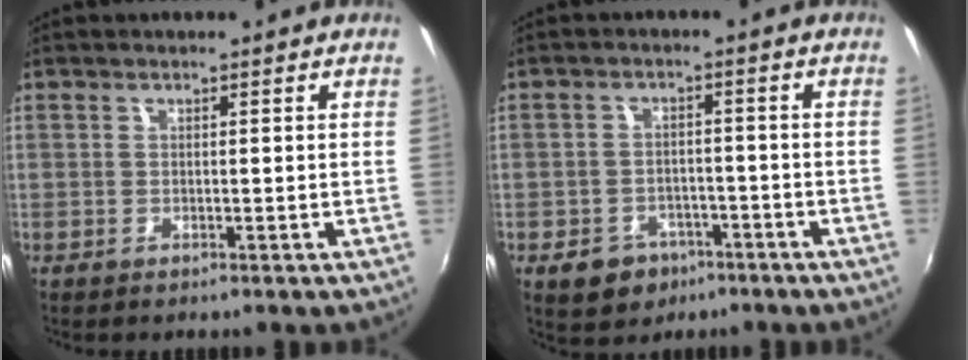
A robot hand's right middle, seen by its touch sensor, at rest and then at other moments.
{"total": 7.6, "force": [-4.3, 5.7, 2.6], "torque": [-0.075, 0.008, -0.052]}